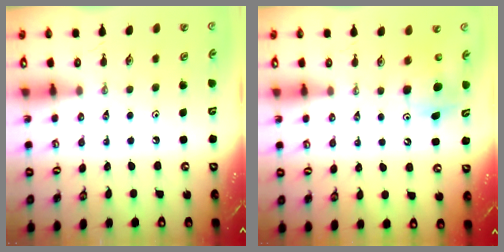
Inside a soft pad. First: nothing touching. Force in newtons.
{"total": 8.1, "press": 8.0, "slide": 0.8}